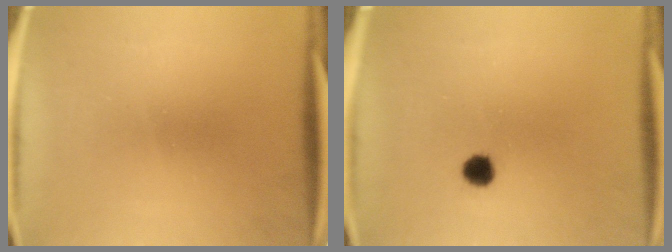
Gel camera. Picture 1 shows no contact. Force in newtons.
{"total": 3.0}